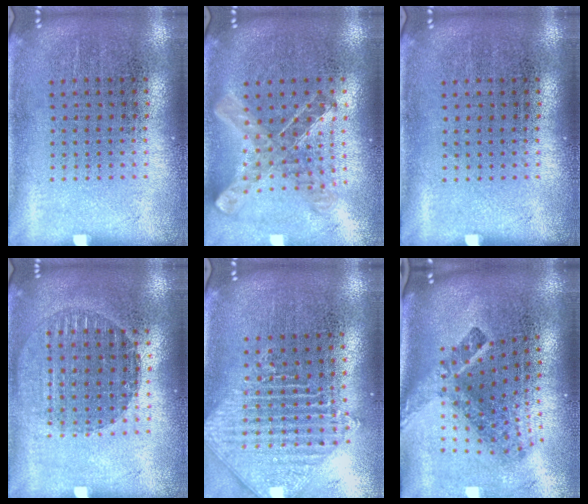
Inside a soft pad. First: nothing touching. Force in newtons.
{"total": 1.0, "press": 1.0, "slide": 0.1}
{"total": 0.0}
{"total": 1.4, "press": 1.2, "slide": 0.6}
{"total": 2.0, "press": 1.6, "slide": 1.2}
{"total": 2.7, "press": 1.7, "slide": 2.1}